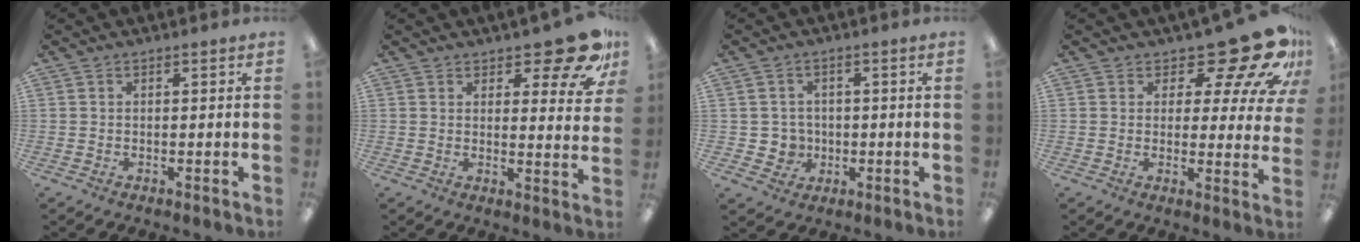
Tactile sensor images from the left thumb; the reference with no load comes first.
{"total": 12.5, "force": [9.2, 4.2, 7.3], "torque": [-0.083, -0.065, 0.155]}
{"total": 4.5, "force": [-0.3, 4.4, 0.7], "torque": [-0.014, 0.008, -0.004]}
{"total": 16.7, "force": [11.3, 6.2, 10.5], "torque": [-0.142, -0.084, 0.189]}